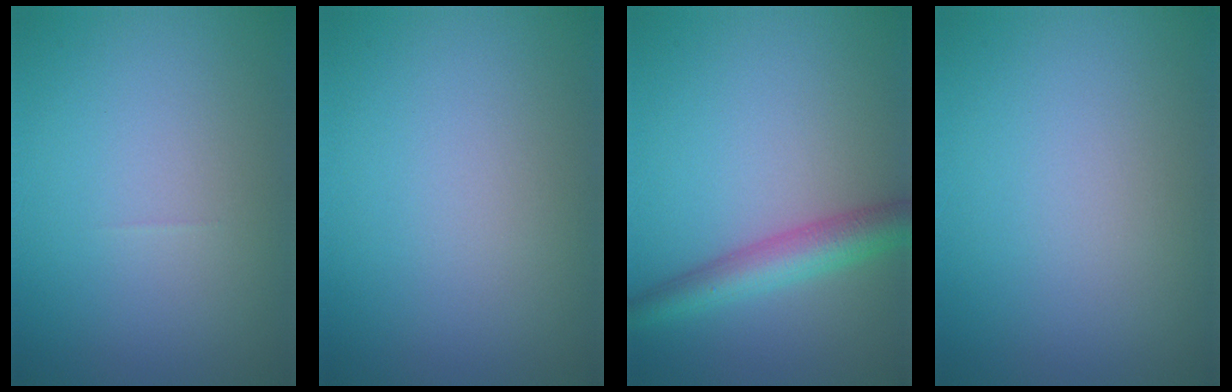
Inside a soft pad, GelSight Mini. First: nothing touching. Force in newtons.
{"total": 0.0}
{"total": 4.1, "press": 4.1, "slide": 0.1}
{"total": 0.0}